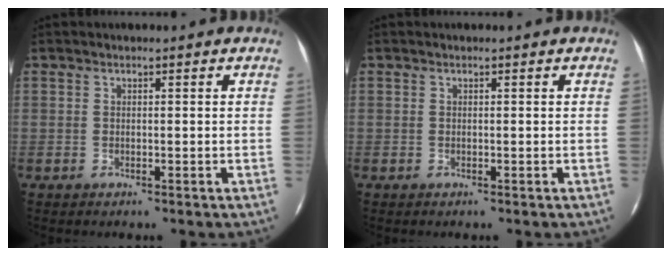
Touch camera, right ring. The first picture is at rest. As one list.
[{"total": 0.0}]